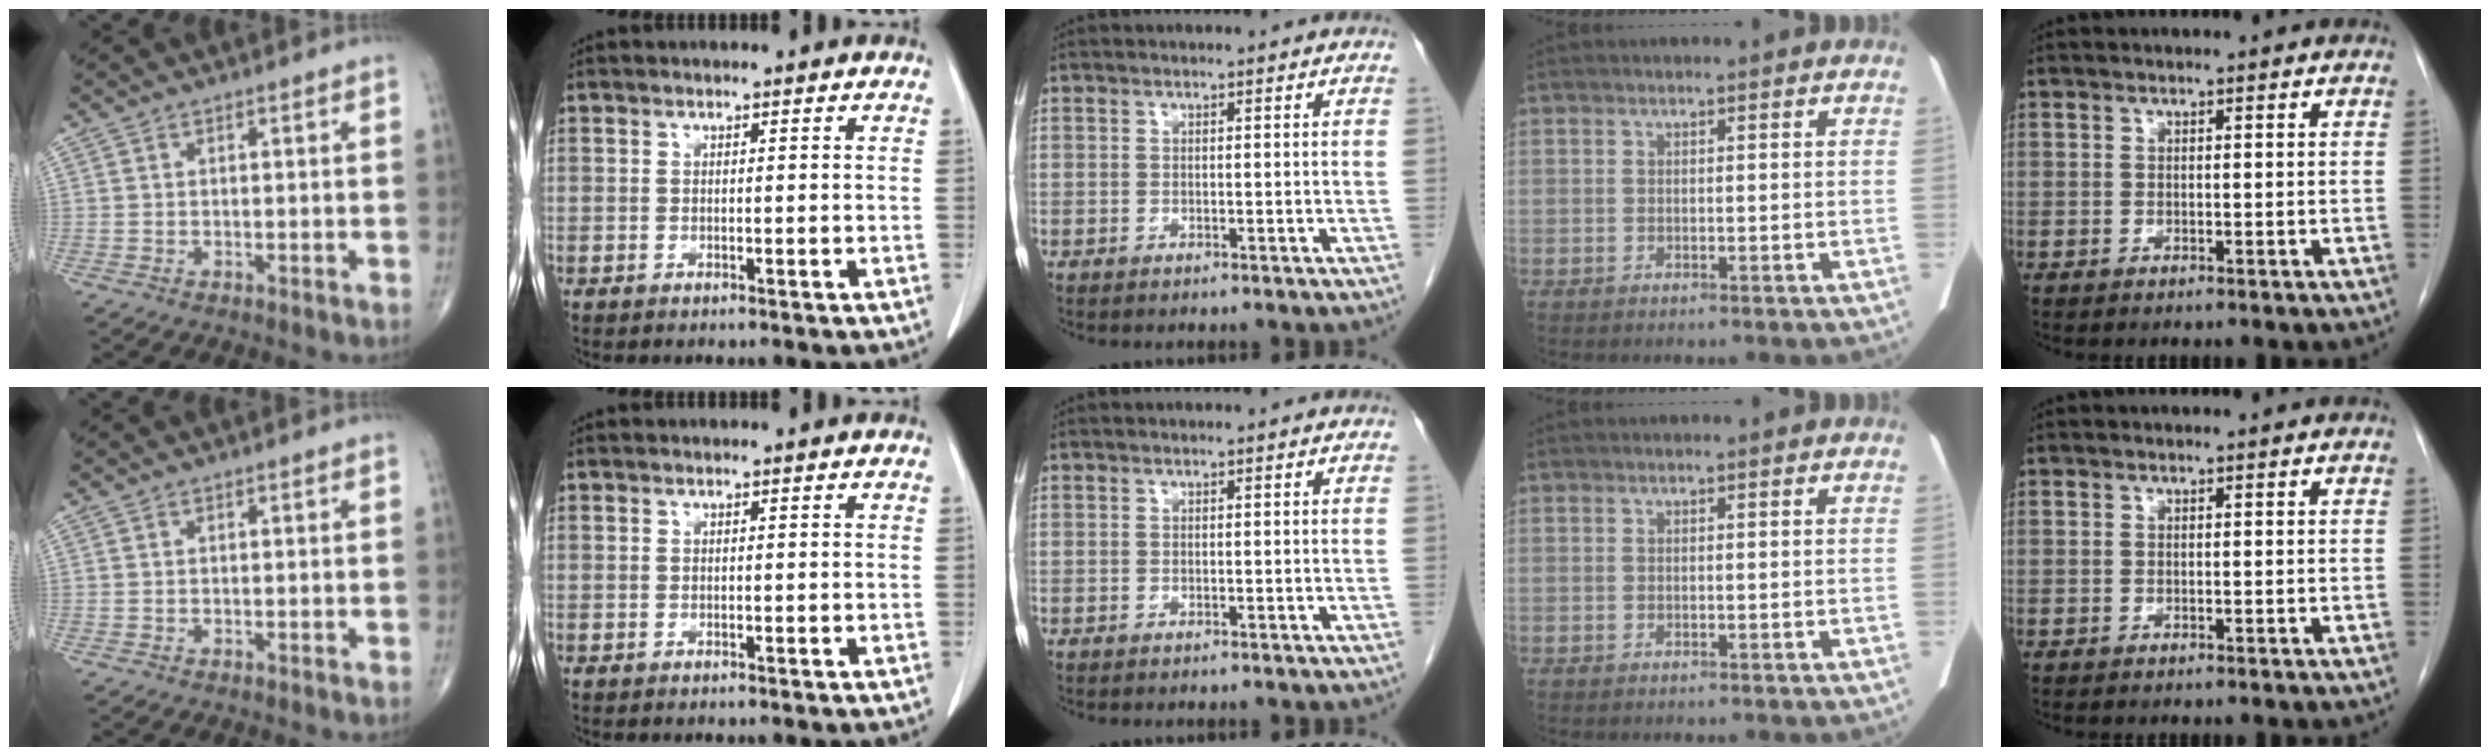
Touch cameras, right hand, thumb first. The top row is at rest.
{}